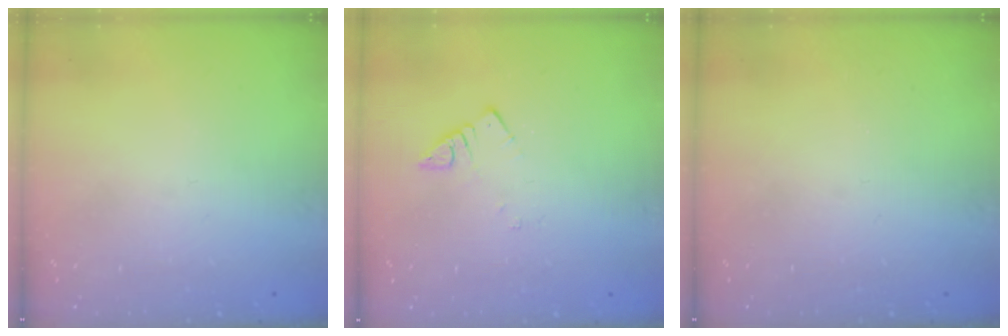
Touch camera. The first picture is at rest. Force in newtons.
{"total": 2.5, "press": 2.5, "slide": 0.3}
{"total": 0.0}